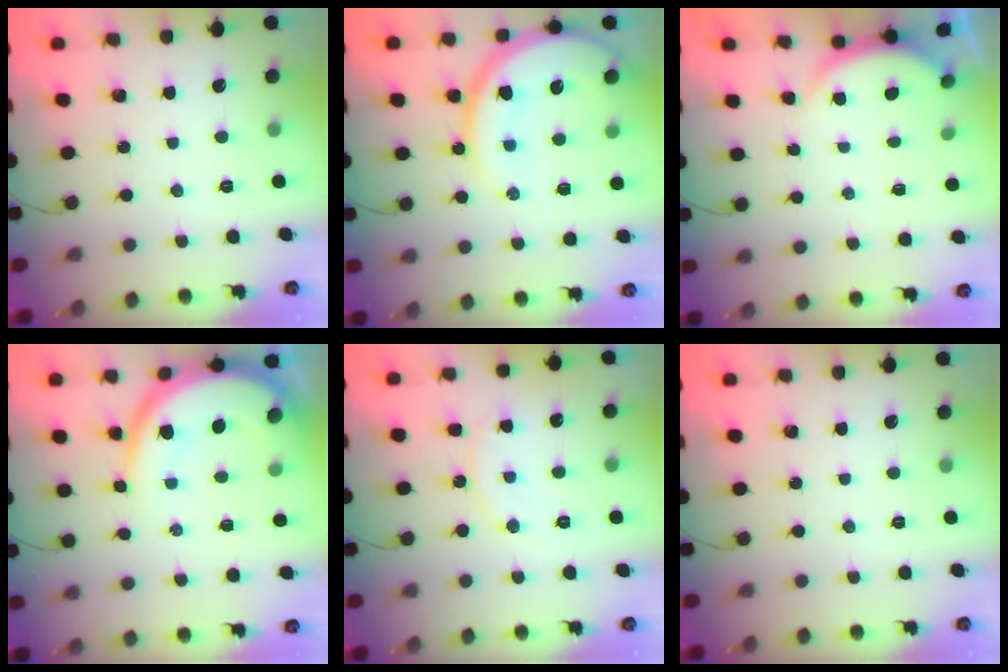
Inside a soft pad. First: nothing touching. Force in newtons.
{"total": 17.2, "press": 17.1, "slide": 1.8}
{"total": 2.5, "press": 2.5, "slide": 0.6}
{"total": 12.9, "press": 12.8, "slide": 1.2}
{"total": 8.4, "press": 8.4, "slide": 0.6}
{"total": 0.0}